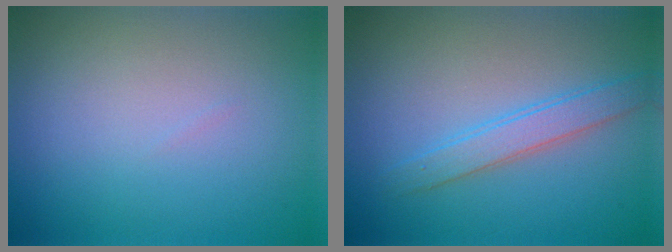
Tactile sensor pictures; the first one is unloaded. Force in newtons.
{"total": 2.5, "press": 2.5, "slide": 0.2}